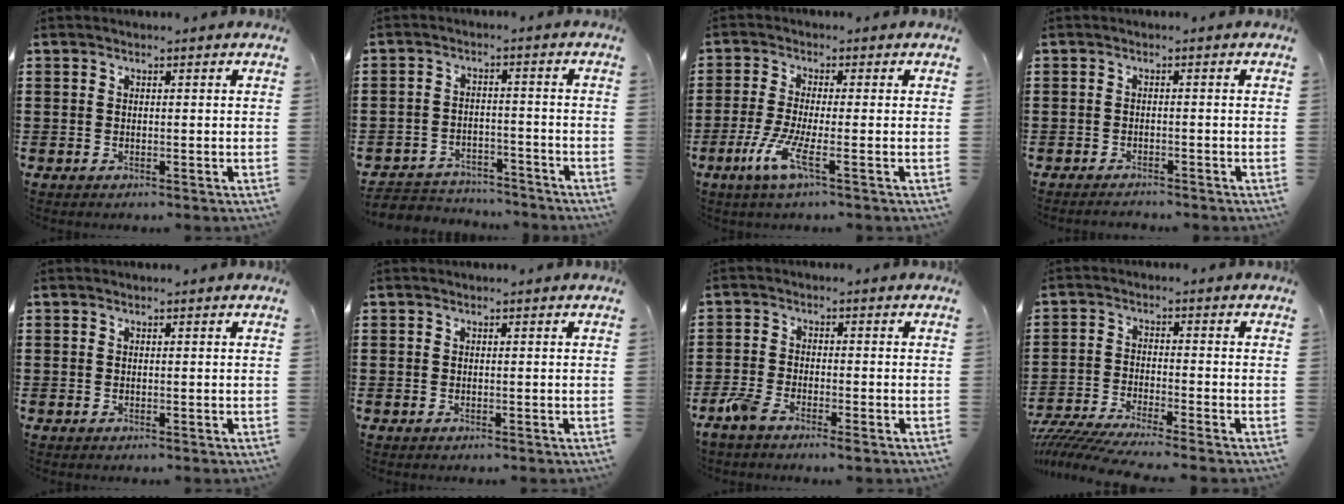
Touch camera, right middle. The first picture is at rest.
{"total": 3.9, "force": [-3.7, 1.0, -0.1], "torque": [-0.006, 0.003, -0.080]}
{"total": 5.7, "force": [-2.4, 0.4, 5.2], "torque": [-0.121, -0.018, -0.050]}
{"total": 1.2, "force": [-1.1, 0.1, 0.2], "torque": [-0.007, 0.000, -0.023]}
{"total": 0.0}
{"total": 0.0}
{"total": 3.4, "force": [-2.6, 0.9, 2.1], "torque": [-0.063, -0.003, -0.057]}
{"total": 5.5, "force": [-5.2, -0.5, 1.5], "torque": [-0.053, -0.024, -0.110]}